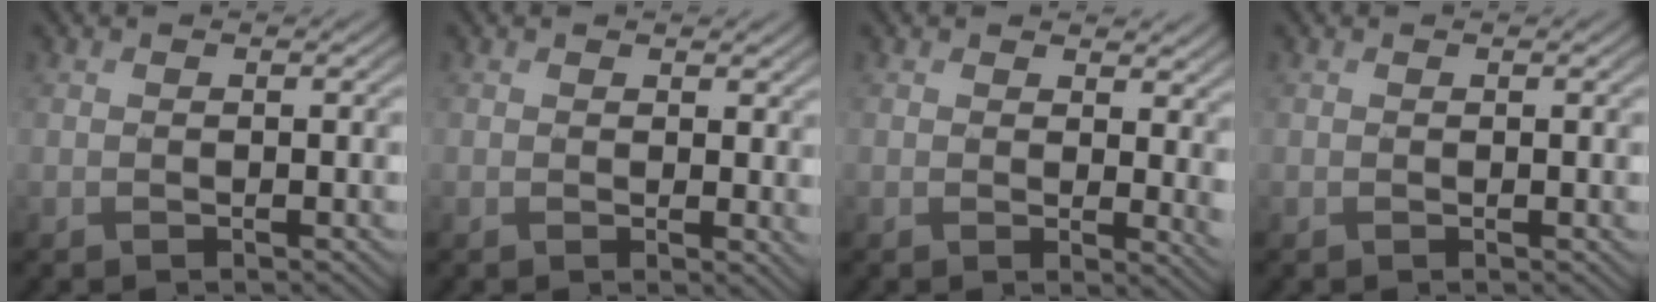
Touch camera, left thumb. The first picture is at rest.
{"total": 1.9, "force": [1.0, 0.9, 1.3], "torque": [-0.018, -0.006, 0.018]}
{"total": 4.5, "force": [2.2, 2.2, 3.2], "torque": [-0.044, -0.009, 0.038]}
{"total": 0.0}